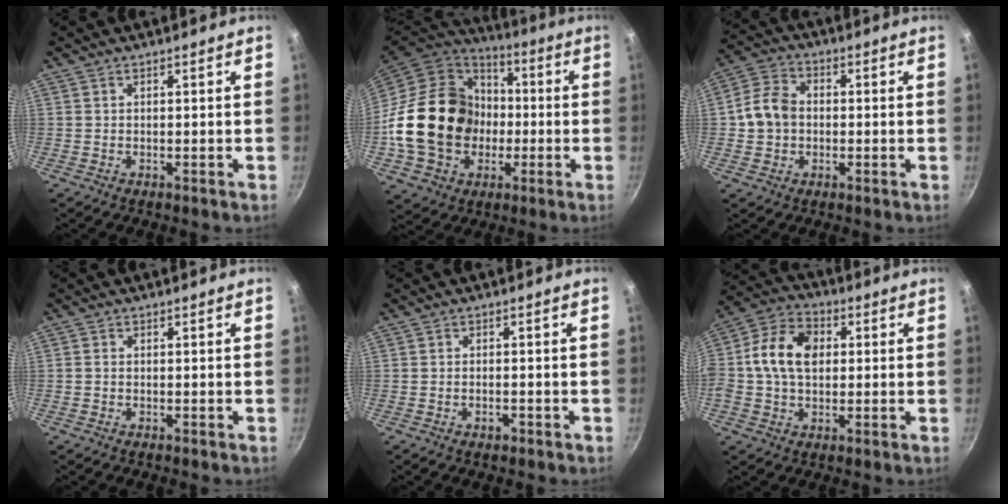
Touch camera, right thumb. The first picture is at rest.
{"total": 25.4, "force": [-2.6, 20.5, 14.7], "torque": [-0.244, 0.043, -0.030]}
{"total": 8.1, "force": [-0.3, 6.6, 4.7], "torque": [-0.072, 0.020, -0.020]}
{"total": 0.6, "force": [-0.2, 0.5, 0.3], "torque": [-0.005, 0.003, -0.005]}
{"total": 1.5, "force": [-0.8, 0.8, 1.0], "torque": [-0.016, 0.006, -0.013]}
{"total": 12.9, "force": [1.4, 9.2, 9.0], "torque": [-0.146, 0.019, 0.004]}